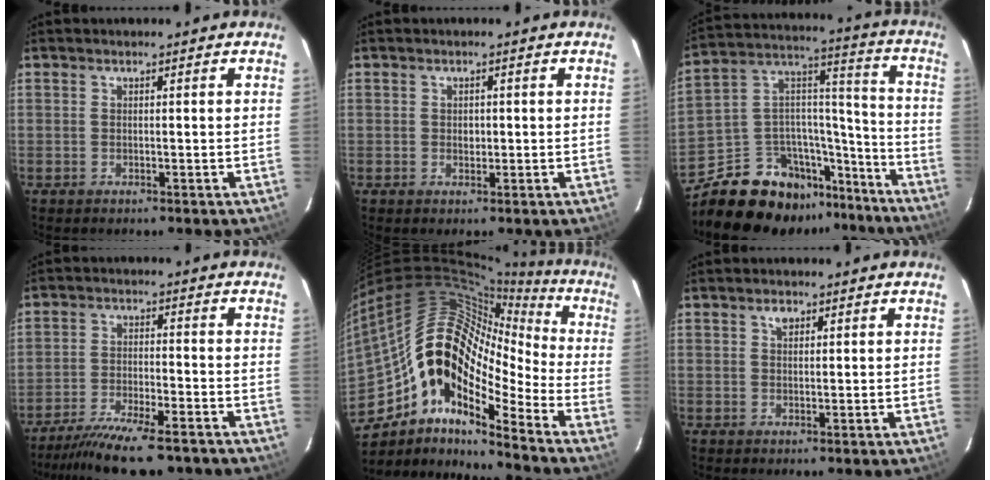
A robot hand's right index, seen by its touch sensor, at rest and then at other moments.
{"total": 1.3, "force": [0.0, 1.1, 0.7], "torque": [-0.010, 0.003, 0.000]}
{"total": 19.2, "force": [-14.8, 10.3, 6.6], "torque": [-0.136, 0.078, -0.216]}
{"total": 12.7, "force": [-10.4, 2.6, 6.8], "torque": [-0.150, -0.024, -0.174]}
{"total": 18.9, "force": [-8.3, 9.5, 14.1], "torque": [-0.228, -0.005, -0.173]}
{"total": 1.7, "force": [0.9, 1.2, 0.9], "torque": [-0.014, 0.007, 0.015]}